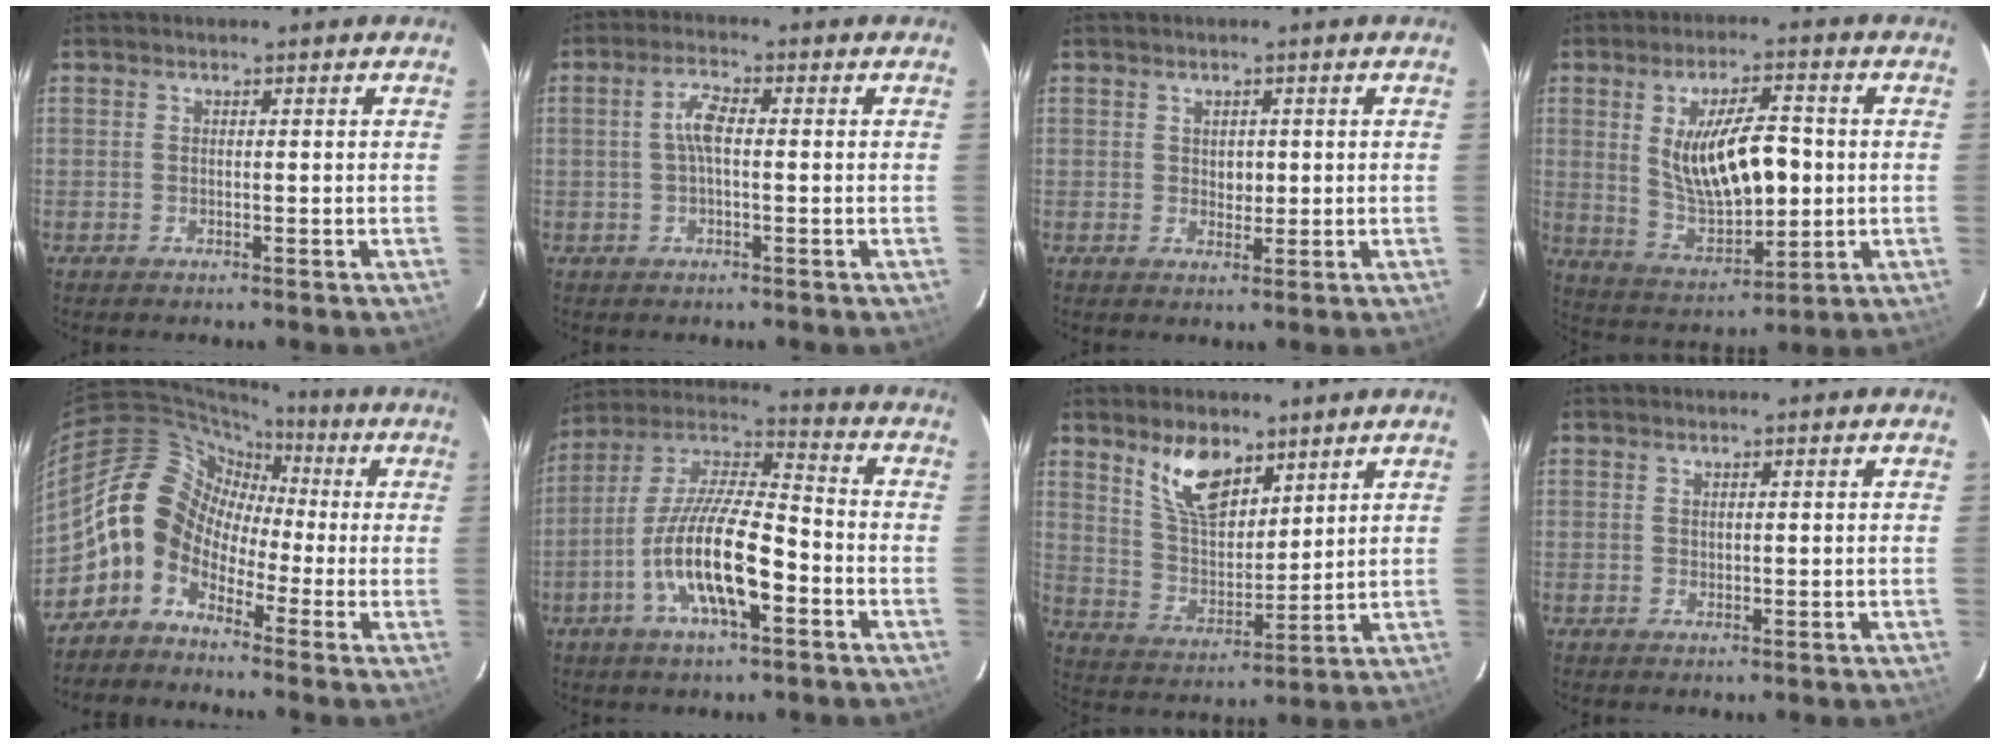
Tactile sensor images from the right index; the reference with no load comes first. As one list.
[{"total": 3.9, "force": [0.0, 1.3, 3.7], "torque": [-0.076, 0.009, 0.001]}, {"total": 2.1, "force": [0.4, 1.8, 1.0], "torque": [-0.012, 0.003, 0.009]}, {"total": 14.5, "force": [1.3, 5.8, 13.2], "torque": [-0.241, -0.007, 0.043]}, {"total": 9.7, "force": [-3.8, 8.1, 3.7], "torque": [-0.071, 0.034, -0.099]}, {"total": 15.9, "force": [-6.0, 4.2, 14.1], "torque": [-0.279, -0.006, -0.116]}, {"total": 11.2, "force": [7.2, 5.3, 6.7], "torque": [-0.119, 0.003, 0.144]}, {"total": 0.8, "force": [0.5, 0.4, 0.4], "torque": [-0.006, 0.002, 0.011]}]